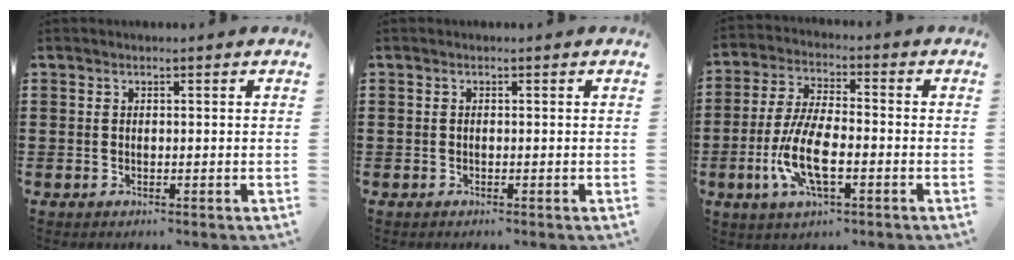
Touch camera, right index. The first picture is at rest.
{"total": 0.0}
{"total": 10.8, "force": [-3.5, 3.8, 9.4], "torque": [-0.222, -0.015, -0.071]}